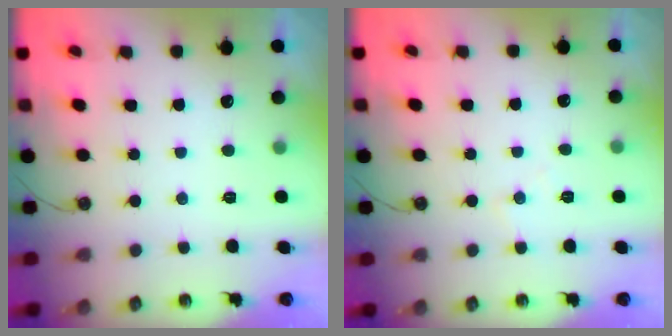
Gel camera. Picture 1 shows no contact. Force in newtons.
{"total": 4.7, "press": 4.6, "slide": 0.9}